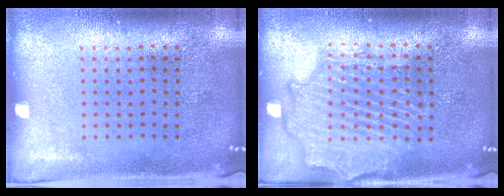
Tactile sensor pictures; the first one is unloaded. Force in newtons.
{"total": 2.2, "press": 2.2, "slide": 0.6}